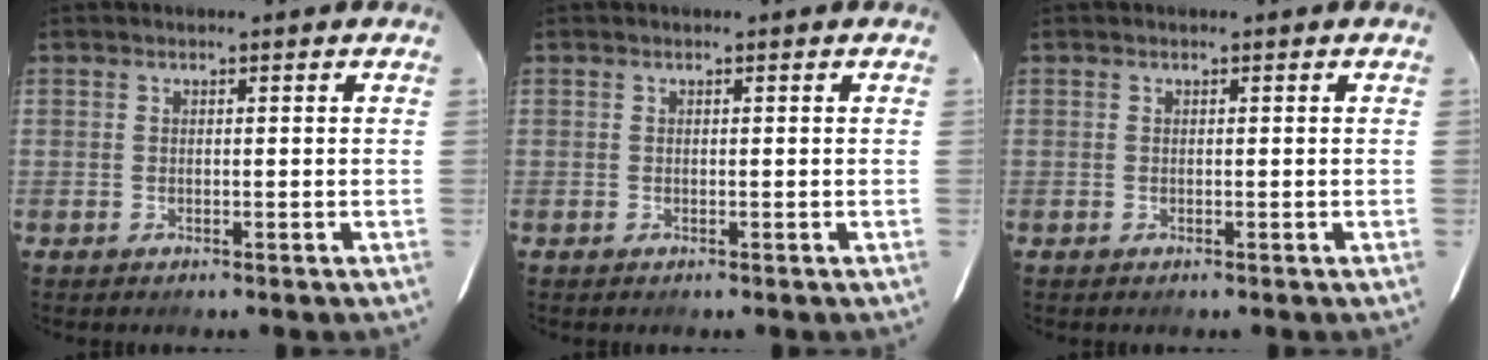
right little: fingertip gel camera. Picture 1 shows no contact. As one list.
[{"total": 0.0}, {"total": 0.0}]